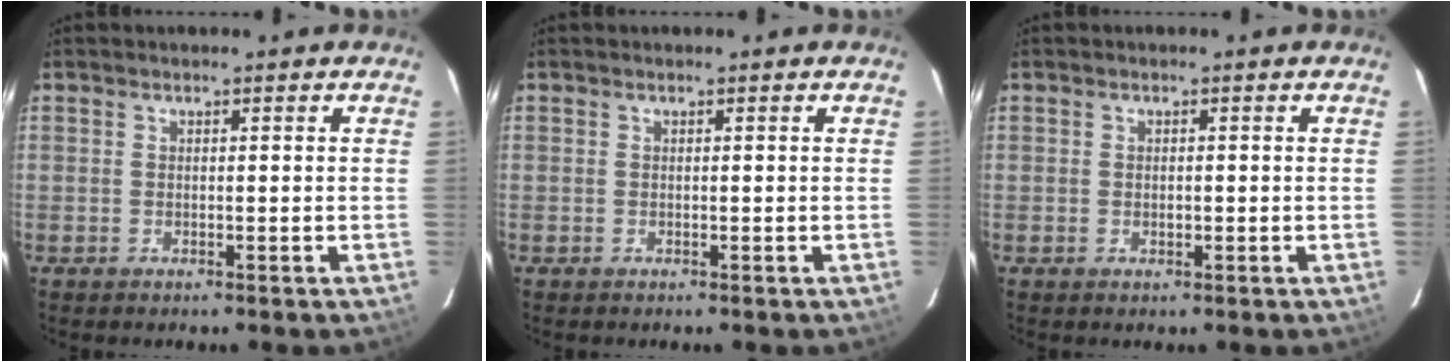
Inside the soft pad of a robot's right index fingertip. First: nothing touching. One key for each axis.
{"total": 0.0}
{"total": 0.9, "fx": -0.1, "fy": 0.7, "fz": 0.6, "tx": -0.009, "ty": 0.003, "tz": 0.001}